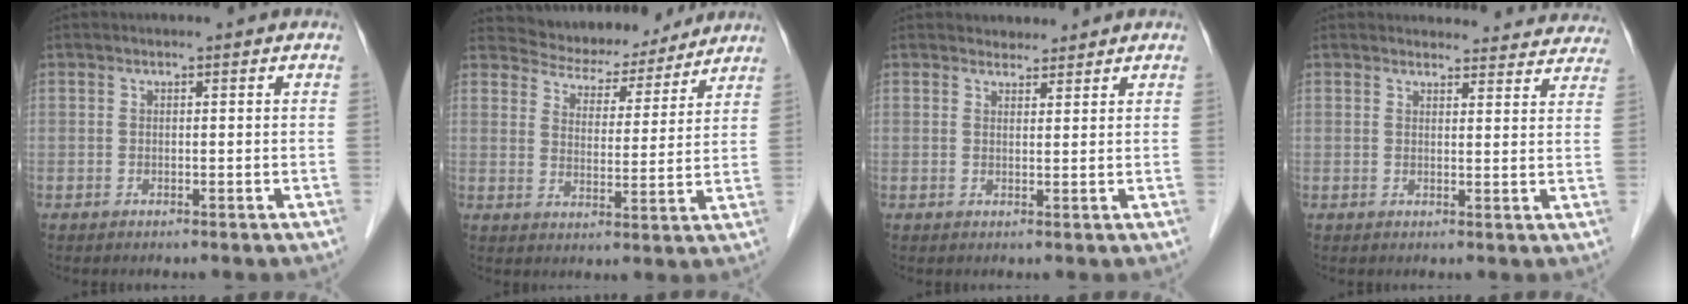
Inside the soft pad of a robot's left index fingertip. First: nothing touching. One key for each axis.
{"total": 11.6, "fx": 11.0, "fy": 3.4, "fz": 1.6, "tx": -0.021, "ty": 0.009, "tz": 0.155}
{"total": 2.2, "fx": 2.0, "fy": 0.9, "fz": 0.0, "tx": 0.000, "ty": 0.007, "tz": 0.030}
{"total": 14.4, "fx": 13.8, "fy": 3.7, "fz": 1.6, "tx": 0.019, "ty": -0.017, "tz": 0.132}